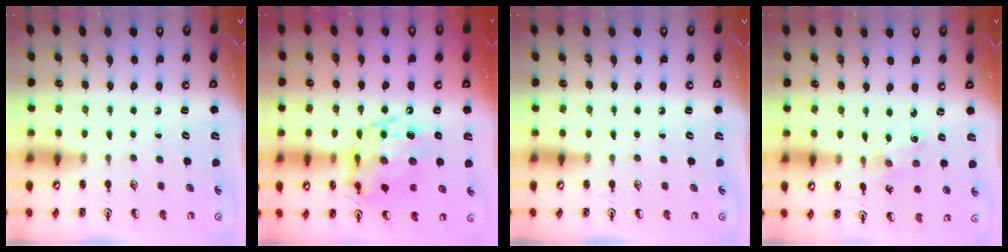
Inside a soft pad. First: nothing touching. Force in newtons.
{"total": 14.8, "press": 14.7, "slide": 1.6}
{"total": 0.0}
{"total": 1.6, "press": 1.5, "slide": 0.4}